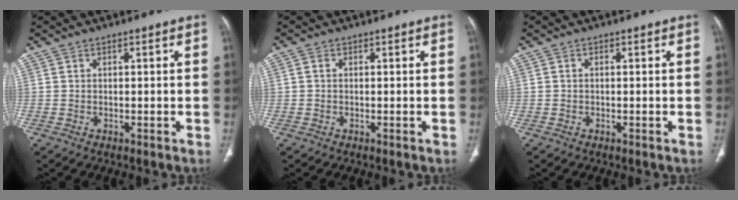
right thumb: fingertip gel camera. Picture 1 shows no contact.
{"total": 0.7, "force": [0.0, 0.5, 0.5], "torque": [-0.009, 0.001, -0.003]}
{"total": 0.0}